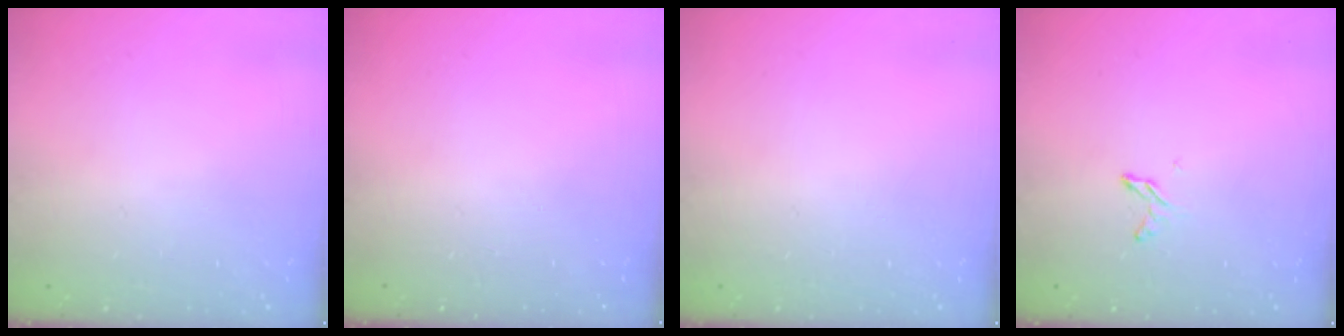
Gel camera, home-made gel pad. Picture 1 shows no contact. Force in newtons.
{"total": 0.0}
{"total": 0.0}
{"total": 3.9, "press": 3.8, "slide": 0.4}